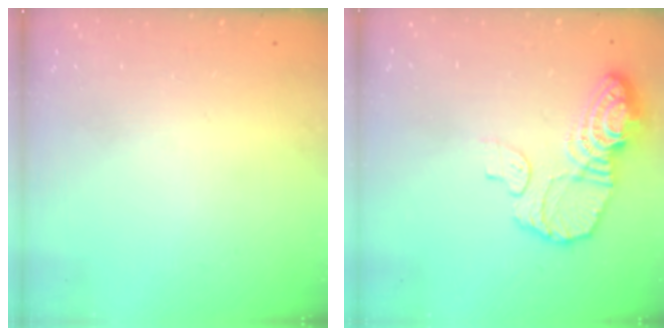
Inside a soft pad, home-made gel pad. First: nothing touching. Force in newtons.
{"total": 13.8, "press": 13.7, "slide": 1.2}